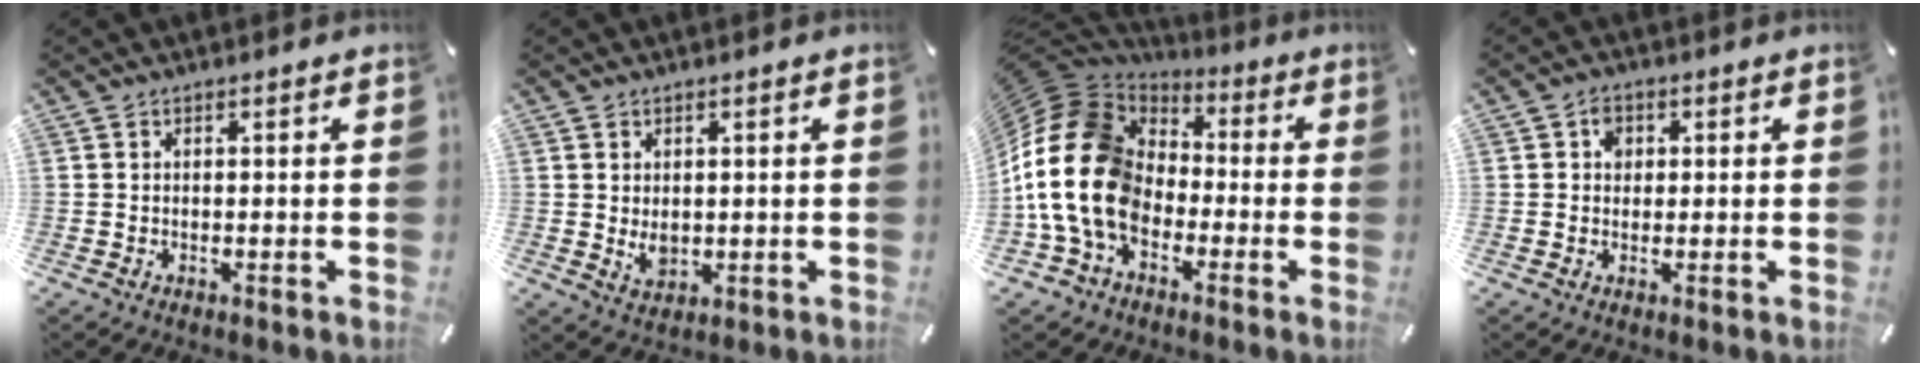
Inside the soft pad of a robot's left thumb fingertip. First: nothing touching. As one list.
[{"total": 3.9, "force": [0.5, 3.1, 2.2], "torque": [-0.040, -0.002, 0.010]}, {"total": 19.3, "force": [-4.3, 15.1, 11.3], "torque": [-0.262, 0.025, -0.077]}, {"total": 3.1, "force": [0.5, 2.7, 1.5], "torque": [-0.008, -0.003, 0.001]}]